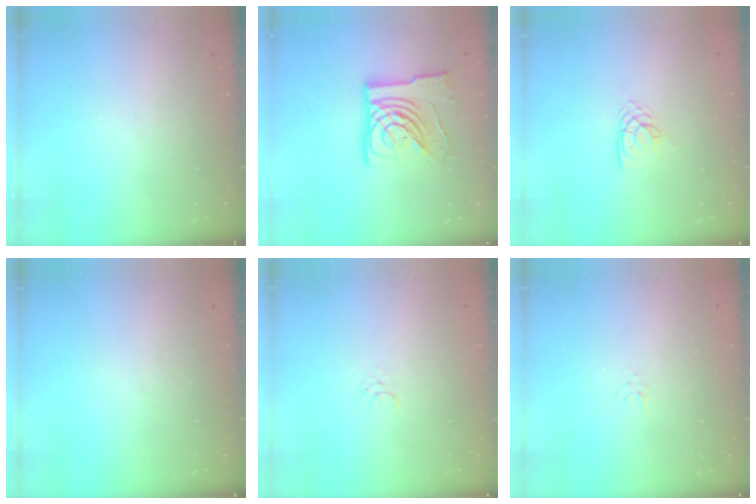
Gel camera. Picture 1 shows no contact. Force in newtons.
{"total": 13.9, "press": 13.8, "slide": 1.8}
{"total": 3.2, "press": 3.2, "slide": 0.2}
{"total": 0.0}
{"total": 1.1, "press": 1.1, "slide": 0.1}
{"total": 2.6, "press": 2.6, "slide": 0.3}